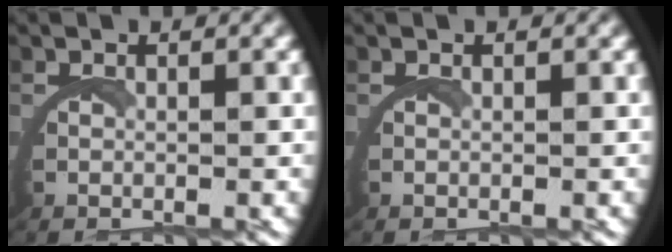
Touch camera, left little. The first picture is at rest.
{"total": 0.0}